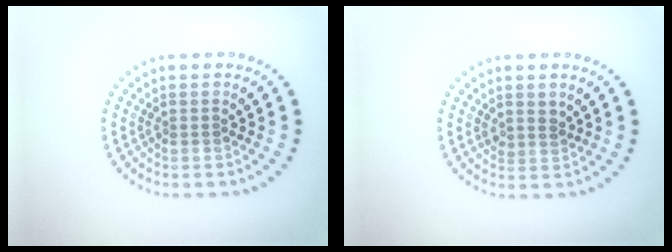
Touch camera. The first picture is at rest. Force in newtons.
{"total": 1.3, "press": 1.0, "slide": 0.7}